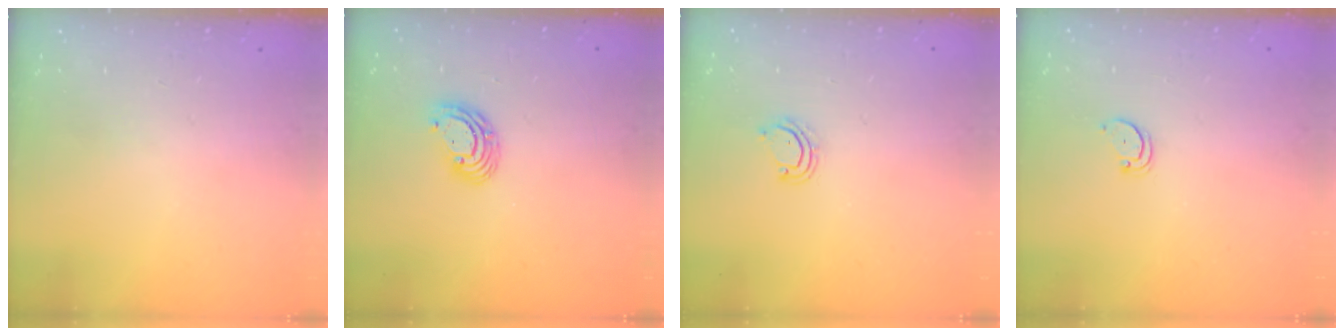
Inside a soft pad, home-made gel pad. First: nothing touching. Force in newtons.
{"total": 6.7, "press": 6.6, "slide": 0.8}
{"total": 3.5, "press": 3.4, "slide": 0.3}
{"total": 2.7, "press": 2.7, "slide": 0.2}